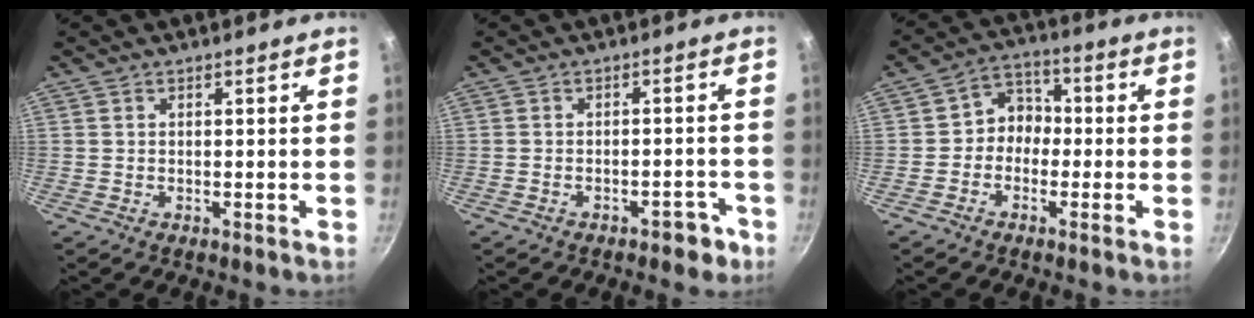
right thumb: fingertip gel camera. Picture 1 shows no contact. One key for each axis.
{"total": 4.0, "fx": -2.6, "fy": 2.0, "fz": 2.3, "tx": -0.014, "ty": 0.030, "tz": -0.019}
{"total": 6.1, "fx": -1.1, "fy": 5.3, "fz": 3.0, "tx": -0.004, "ty": 0.027, "tz": -0.033}